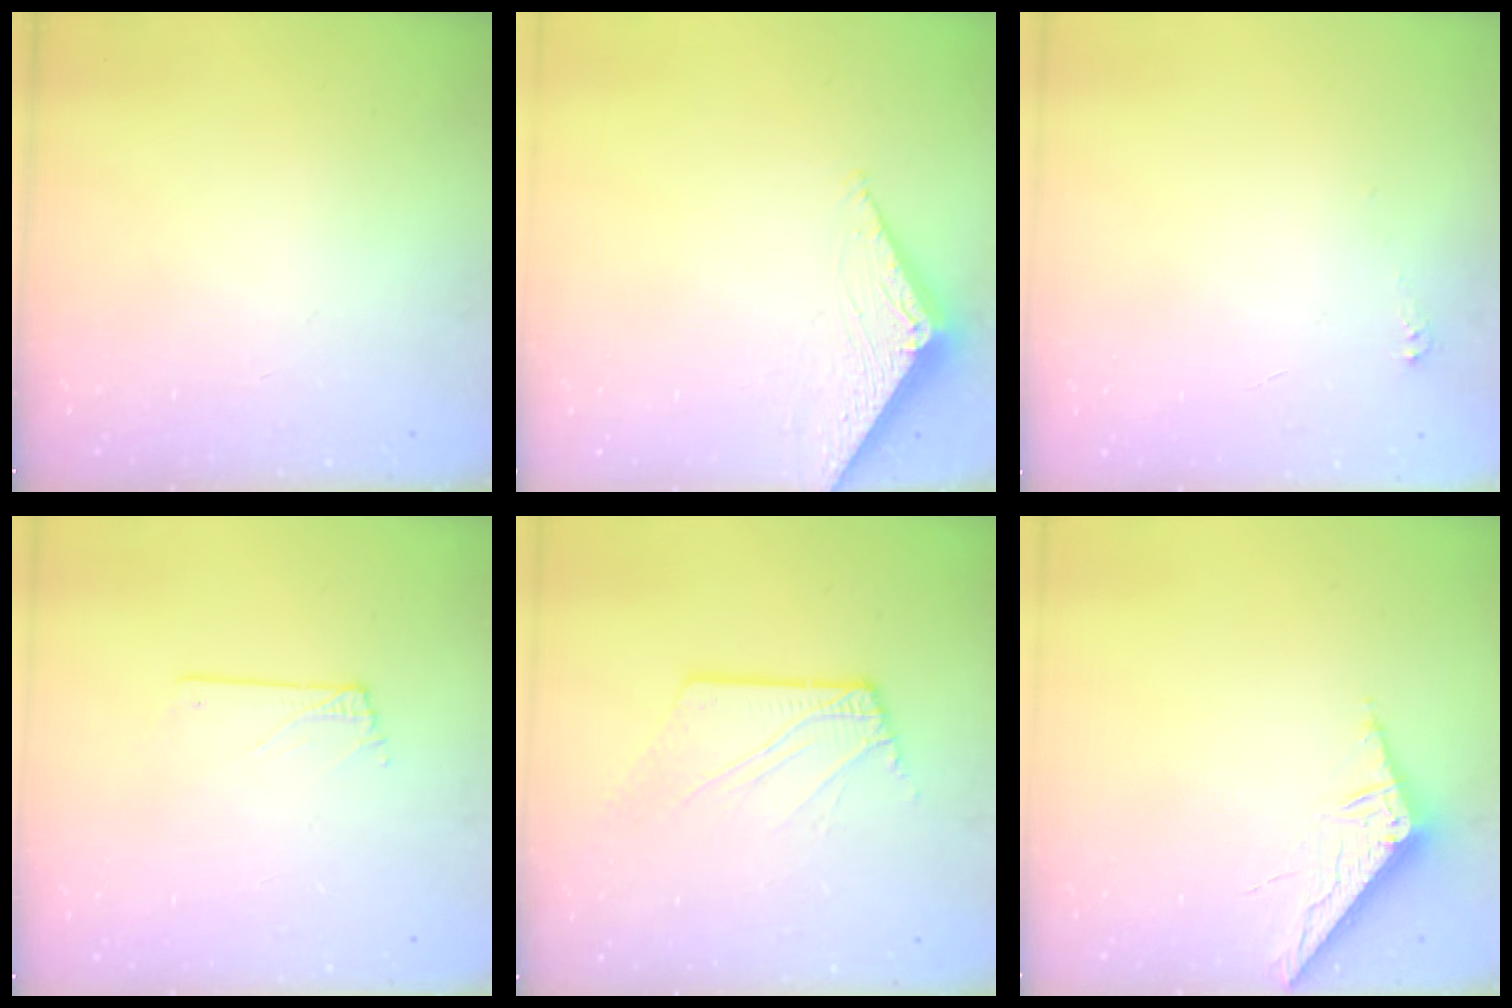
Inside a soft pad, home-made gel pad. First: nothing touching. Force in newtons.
{"total": 2.8, "press": 2.8, "slide": 0.3}
{"total": 2.5, "press": 2.5, "slide": 0.3}
{"total": 0.6, "press": 0.6, "slide": 0.1}
{"total": 6.9, "press": 6.8, "slide": 0.8}
{"total": 6.6, "press": 6.6, "slide": 0.1}